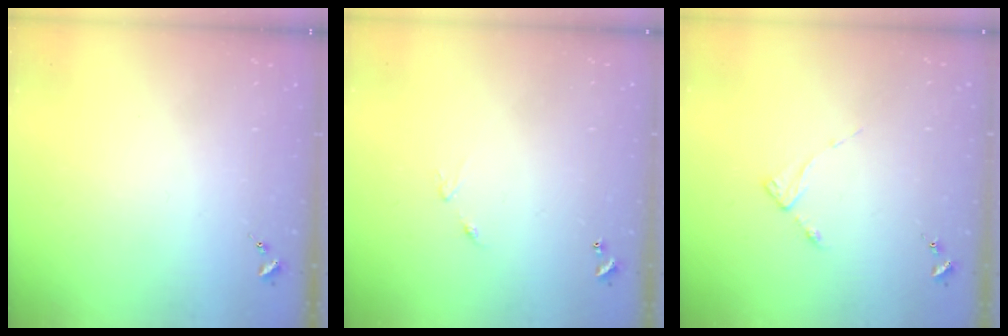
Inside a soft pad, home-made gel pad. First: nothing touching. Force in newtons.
{"total": 5.0, "press": 5.0, "slide": 0.5}
{"total": 2.7, "press": 2.7, "slide": 0.4}